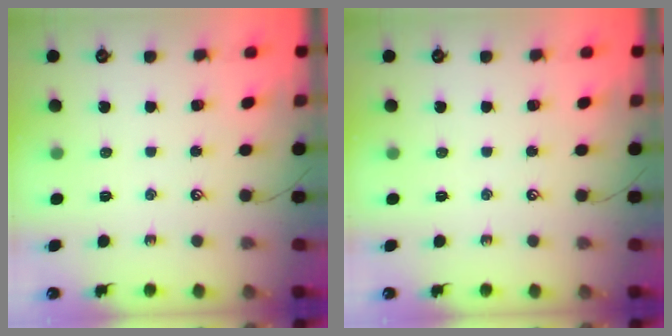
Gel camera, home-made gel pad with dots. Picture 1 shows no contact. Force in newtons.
{"total": 0.0}